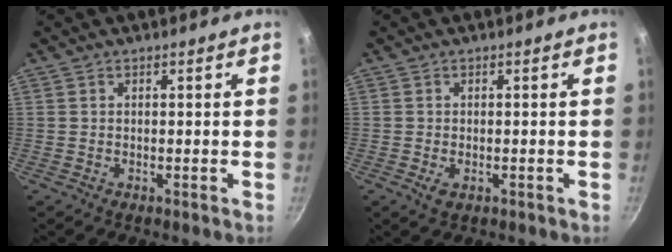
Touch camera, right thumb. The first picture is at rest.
{"total": 2.1, "force": [-0.8, 1.3, 1.5], "torque": [-0.030, 0.002, -0.010]}